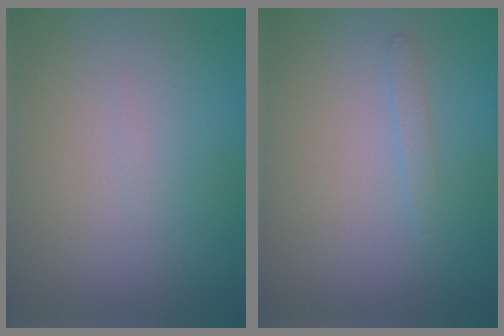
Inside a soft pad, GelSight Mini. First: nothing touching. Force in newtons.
{"total": 0.8, "press": 0.8, "slide": 0.0}